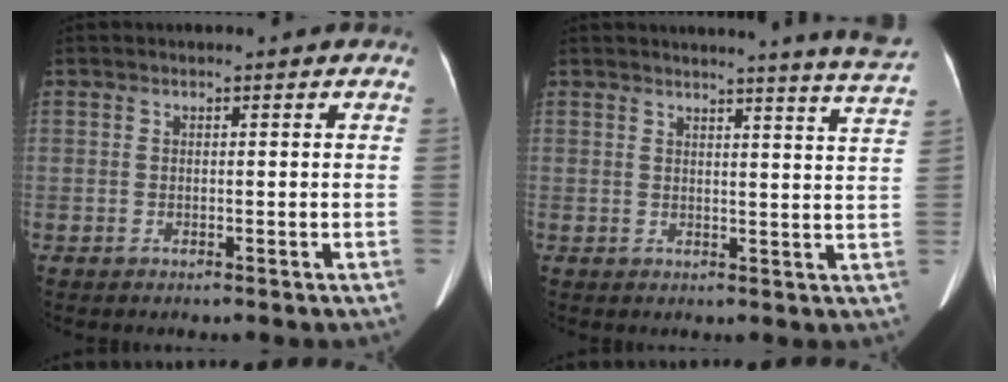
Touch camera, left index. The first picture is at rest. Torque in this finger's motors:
{"motor_torque": [-0.77, -0.64, -0.15, 0.01]}